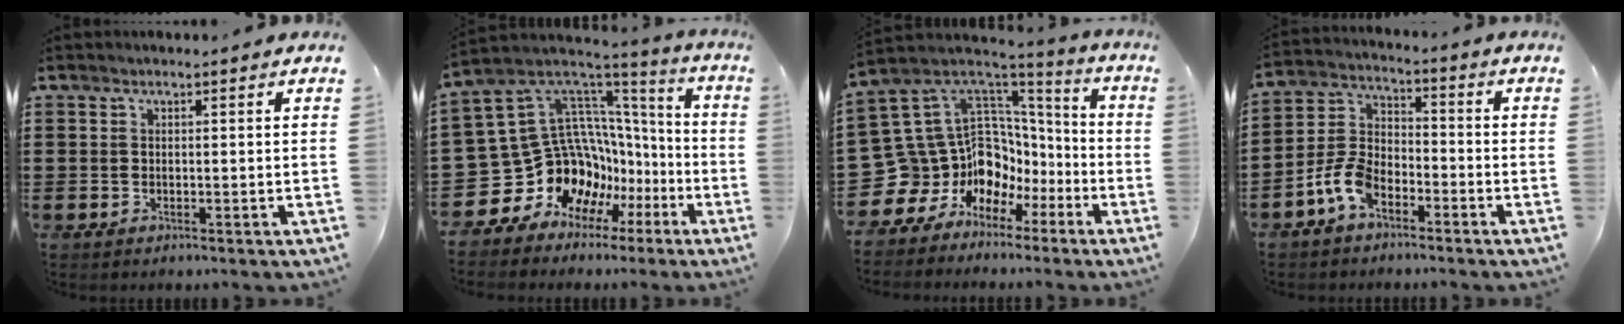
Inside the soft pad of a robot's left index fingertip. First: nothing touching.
{"total": 16.2, "force": [-4.9, 14.0, 6.5], "torque": [-0.158, -0.033, -0.044]}
{"total": 12.5, "force": [-2.3, 11.9, 3.3], "torque": [-0.106, -0.043, -0.012]}
{"total": 6.8, "force": [-4.3, 3.6, 3.9], "torque": [-0.110, 0.004, -0.090]}